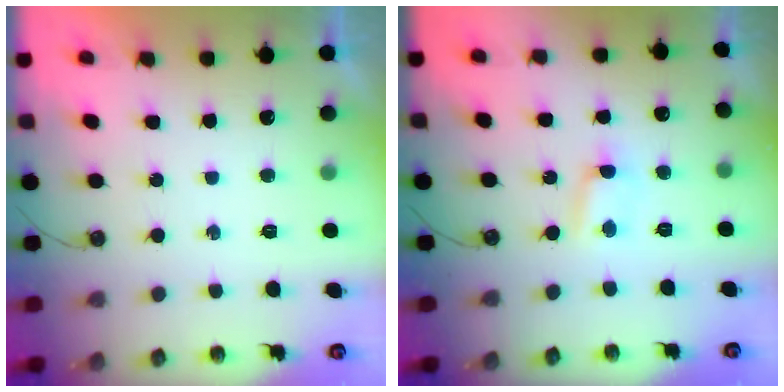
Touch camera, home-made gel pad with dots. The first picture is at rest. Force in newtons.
{"total": 2.5, "press": 2.5, "slide": 0.3}